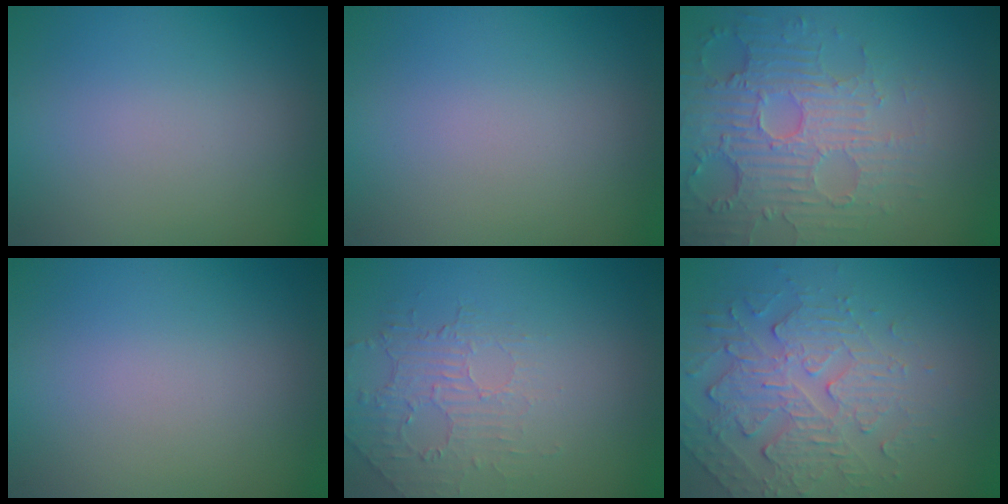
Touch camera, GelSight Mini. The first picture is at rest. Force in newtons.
{"total": 0.0}
{"total": 4.5, "press": 4.4, "slide": 0.6}
{"total": 0.0}
{"total": 2.0, "press": 0.9, "slide": 1.8}
{"total": 4.9, "press": 3.6, "slide": 3.4}